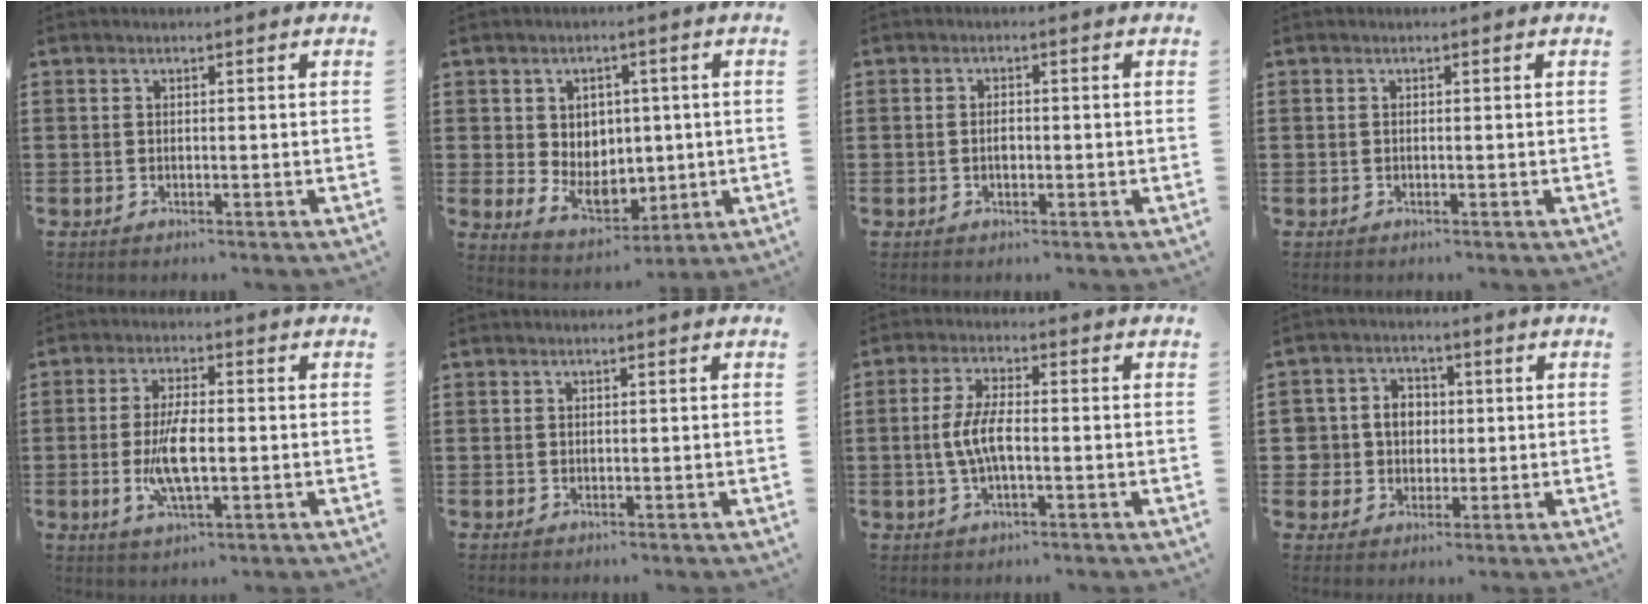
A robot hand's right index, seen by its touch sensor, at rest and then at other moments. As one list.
[{"total": 6.1, "force": [0.4, 5.3, 2.9], "torque": [-0.045, 0.005, 0.008]}, {"total": 1.8, "force": [-0.2, 0.9, 1.5], "torque": [-0.029, 0.003, -0.004]}, {"total": 0.0}, {"total": 7.7, "force": [-1.1, 2.6, 7.2], "torque": [-0.156, -0.010, -0.025]}, {"total": 0.0}, {"total": 5.5, "force": [-0.7, 1.9, 5.1], "torque": [-0.119, -0.005, -0.022]}, {"total": 5.2, "force": [0.4, 5.0, 1.3], "torque": [-0.048, 0.019, 0.005]}]